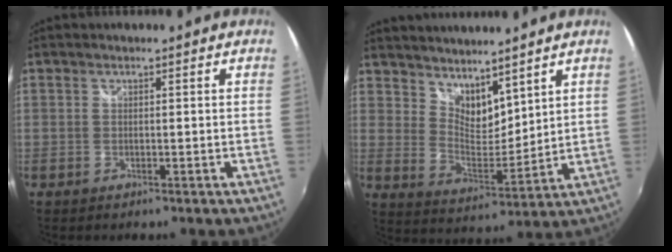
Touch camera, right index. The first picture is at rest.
{"total": 9.1, "force": [7.4, 3.7, 3.7], "torque": [-0.059, -0.004, 0.141]}